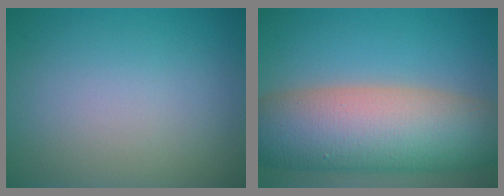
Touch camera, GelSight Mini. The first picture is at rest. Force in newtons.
{"total": 13.4, "press": 13.4, "slide": 0.6}